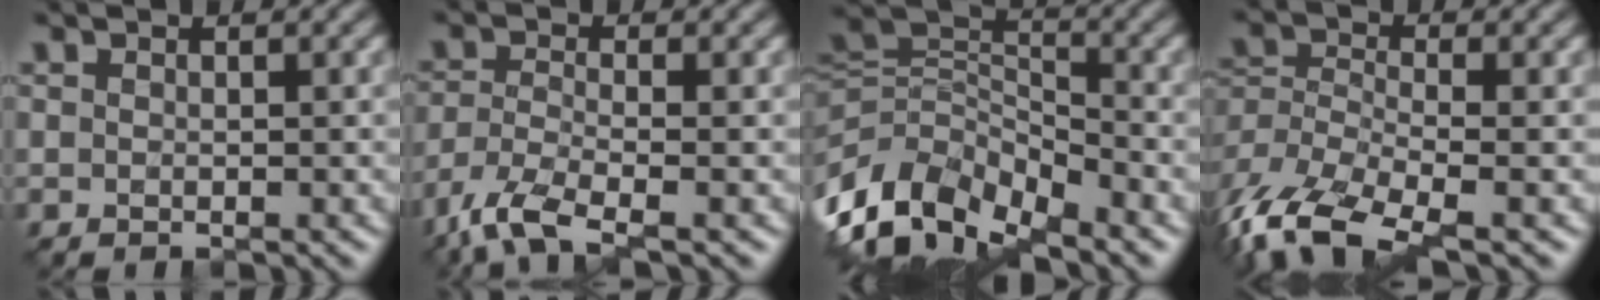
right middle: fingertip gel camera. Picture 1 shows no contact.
{"total": 5.3, "force": [-3.7, 1.4, 3.6], "torque": [-0.085, -0.015, -0.083]}
{"total": 10.7, "force": [-5.7, 5.7, 7.0], "torque": [-0.140, -0.013, -0.109]}
{"total": 9.1, "force": [-5.8, 3.5, 6.1], "torque": [-0.133, -0.016, -0.120]}